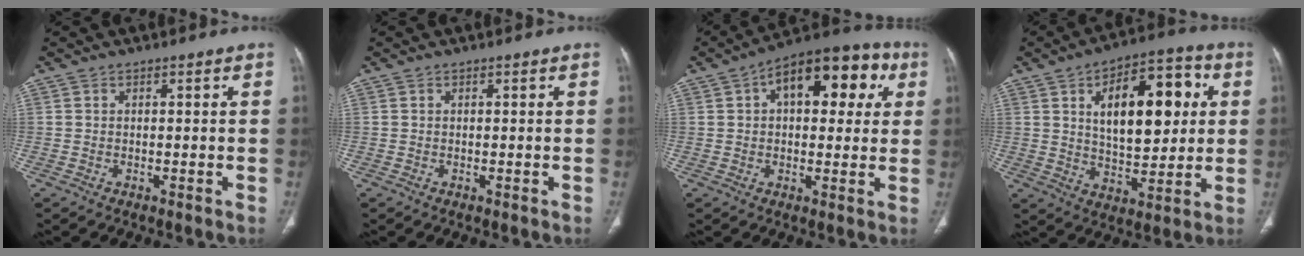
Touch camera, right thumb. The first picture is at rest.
{"total": 0.0}
{"total": 17.6, "force": [5.7, 9.3, 13.9], "torque": [-0.147, 0.026, 0.073]}
{"total": 18.7, "force": [4.7, 9.4, 15.4], "torque": [-0.191, 0.002, 0.074]}